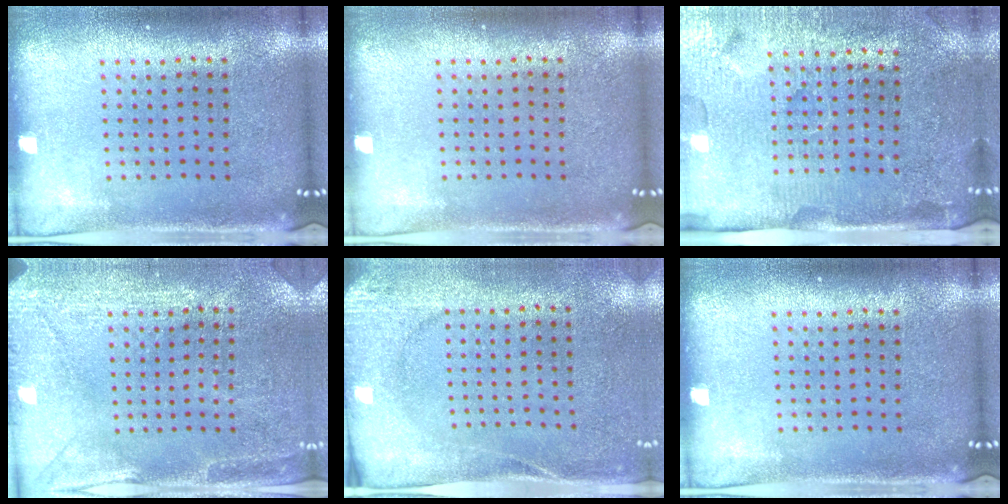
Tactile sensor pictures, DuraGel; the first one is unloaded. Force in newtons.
{"total": 0.0}
{"total": 4.4, "press": 4.1, "slide": 1.7}
{"total": 2.9, "press": 2.8, "slide": 0.7}
{"total": 2.7, "press": 2.0, "slide": 1.7}
{"total": 0.0}